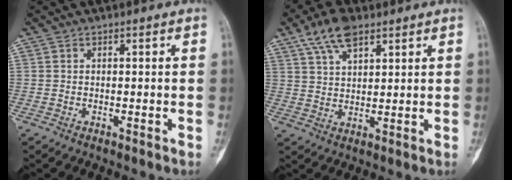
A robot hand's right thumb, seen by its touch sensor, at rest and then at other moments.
{"total": 8.1, "force": [5.0, 3.6, 5.3], "torque": [-0.088, -0.007, 0.095]}